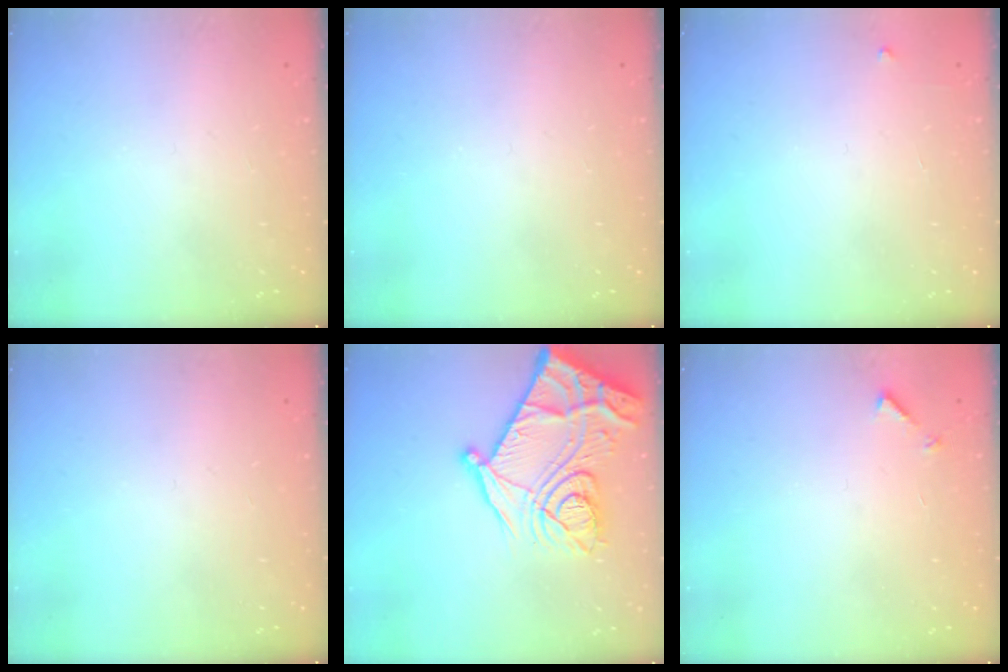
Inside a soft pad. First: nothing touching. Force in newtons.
{"total": 0.0}
{"total": 2.3, "press": 2.3, "slide": 0.3}
{"total": 0.0}
{"total": 27.1, "press": 27.1, "slide": 0.8}
{"total": 5.0, "press": 4.9, "slide": 0.5}